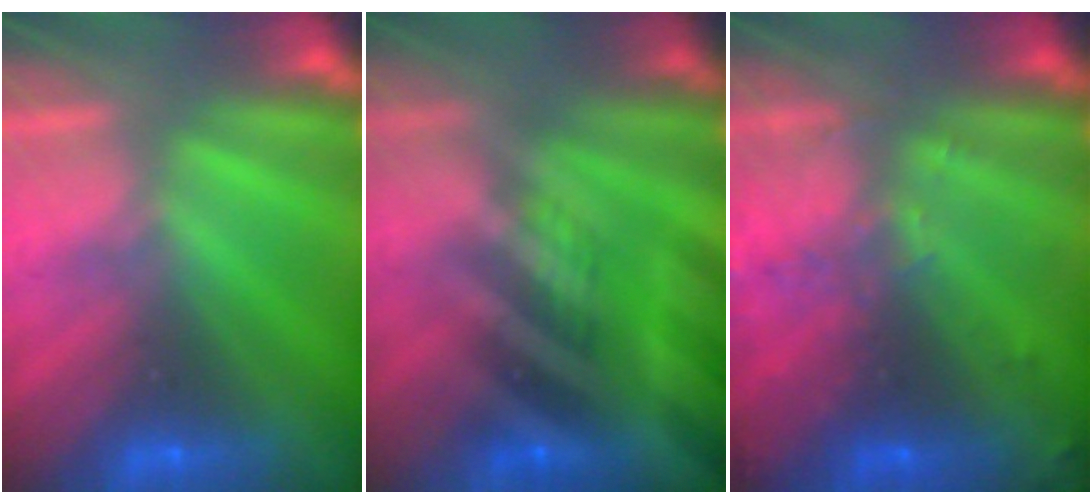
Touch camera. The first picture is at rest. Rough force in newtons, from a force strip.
{"total": 6.9}
{"total": 2.9}